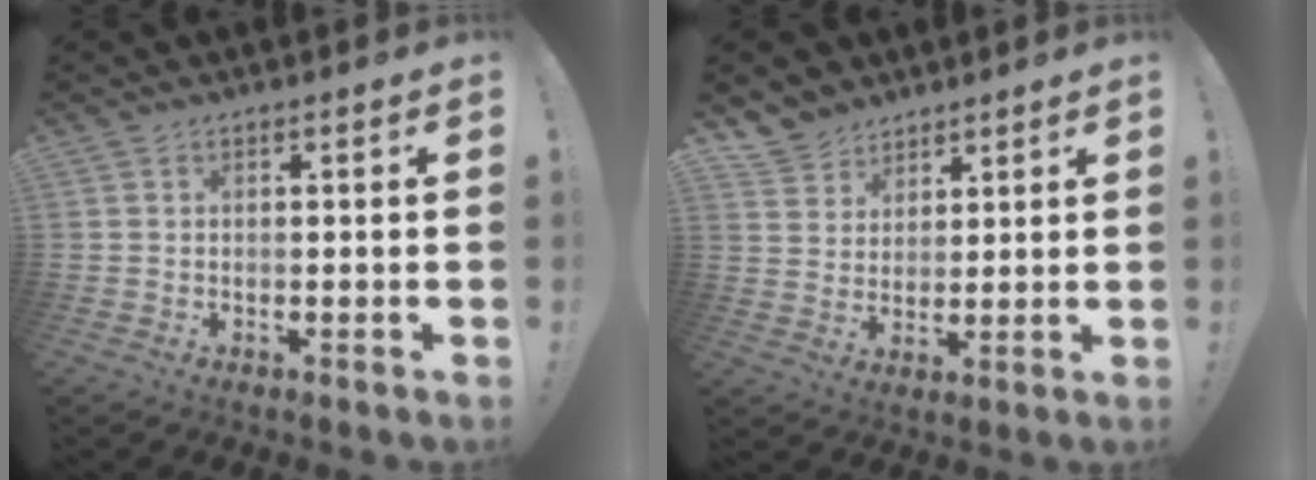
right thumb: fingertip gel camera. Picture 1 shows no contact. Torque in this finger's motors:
{"motor_torque": [-0.62, 0.60, -0.15, 0.44, 0.00]}